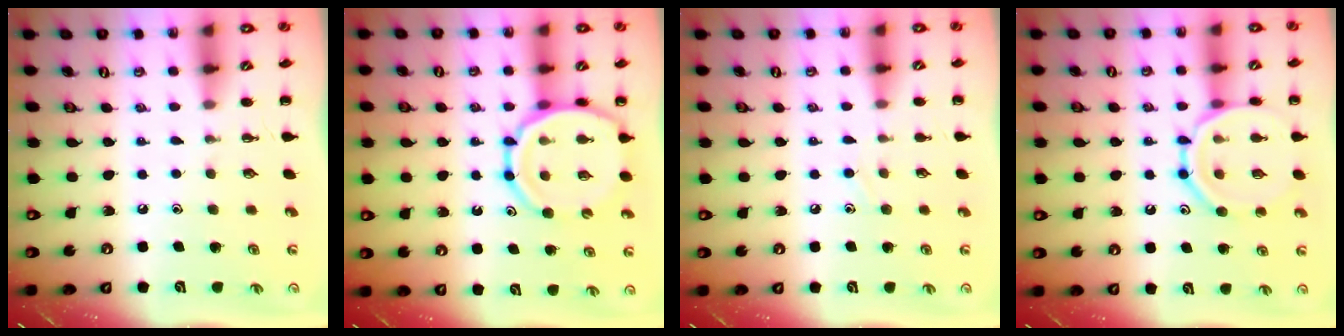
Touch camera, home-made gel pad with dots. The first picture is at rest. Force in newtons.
{"total": 13.0, "press": 12.6, "slide": 3.4}
{"total": 6.9, "press": 6.5, "slide": 2.5}
{"total": 13.6, "press": 13.5, "slide": 1.0}